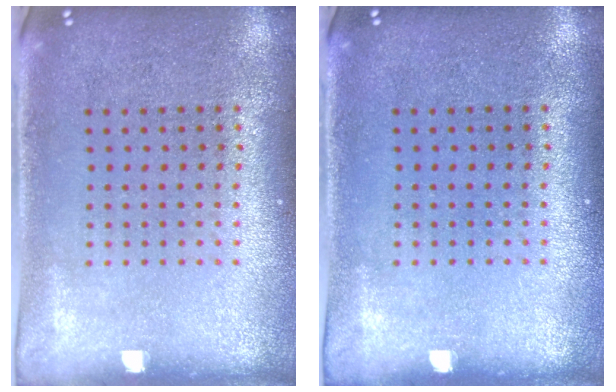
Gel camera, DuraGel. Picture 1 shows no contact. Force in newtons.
{"total": 0.0}